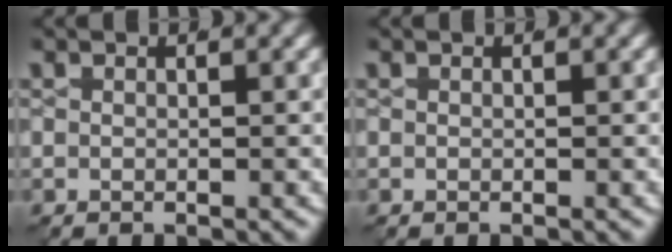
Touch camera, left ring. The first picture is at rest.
{"total": 0.0}